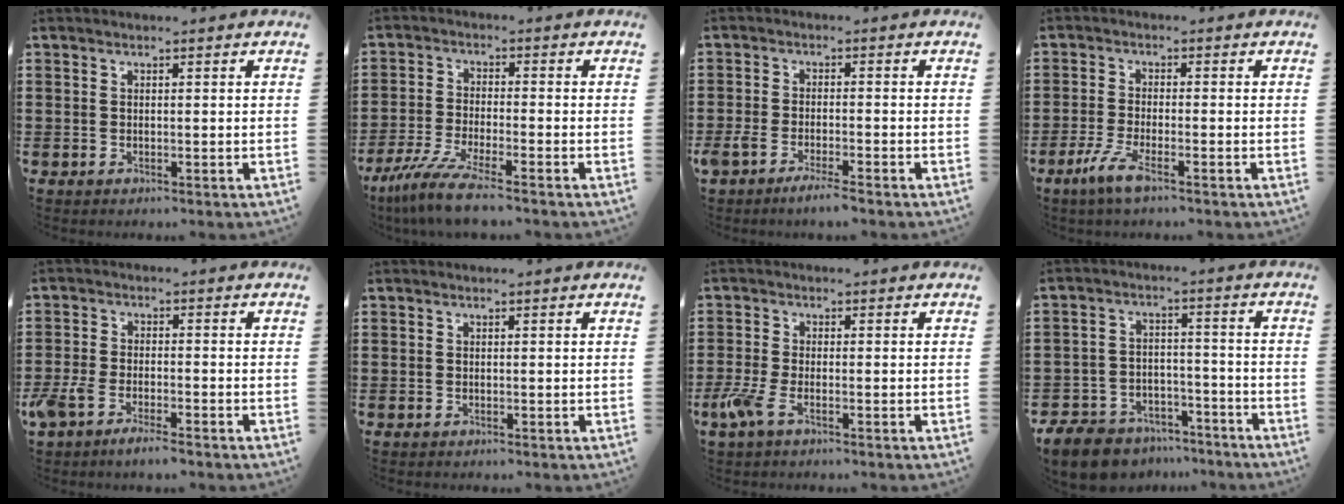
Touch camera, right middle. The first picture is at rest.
{"total": 7.0, "force": [-5.8, 0.0, 3.9], "torque": [-0.095, -0.020, -0.115]}
{"total": 3.4, "force": [-2.7, 0.2, 2.0], "torque": [-0.049, -0.005, -0.053]}
{"total": 4.7, "force": [-2.6, 0.7, 3.8], "torque": [-0.088, -0.012, -0.052]}
{"total": 4.3, "force": [-3.3, 1.0, 2.5], "torque": [-0.070, -0.008, -0.069]}
{"total": 0.0}
{"total": 3.6, "force": [-1.8, 1.1, 2.9], "torque": [-0.083, -0.010, -0.041]}
{"total": 8.4, "force": [-7.8, 2.4, 1.8], "torque": [-0.043, 0.024, -0.155]}